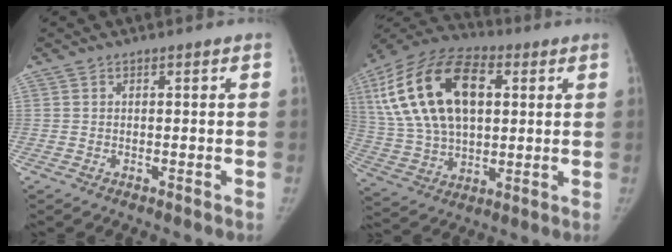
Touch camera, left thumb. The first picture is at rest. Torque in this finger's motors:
{"motor_torque": [0.16, 1.66, 2.15, -0.62, 0.22]}